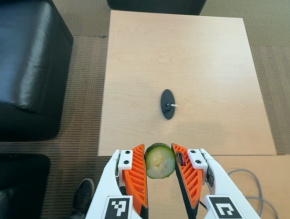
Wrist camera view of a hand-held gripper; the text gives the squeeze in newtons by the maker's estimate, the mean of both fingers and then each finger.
{"total": 9.7, "left": 10.0, "right": 9.3}